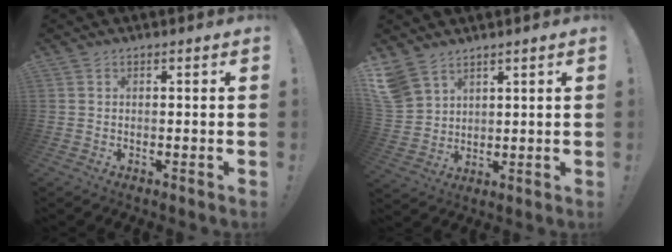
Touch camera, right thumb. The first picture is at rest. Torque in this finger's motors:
{"motor_torque": [-0.01, 0.06, 0.07, 0.06, 0.09]}